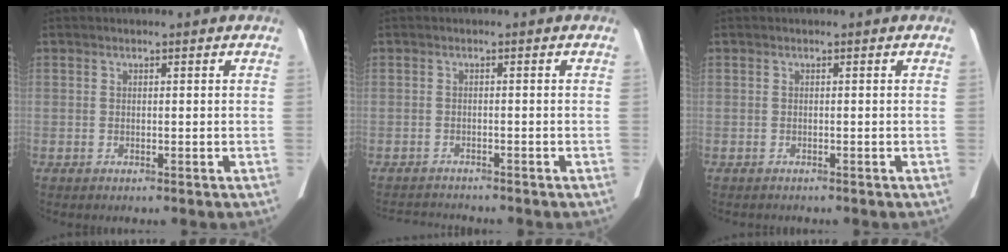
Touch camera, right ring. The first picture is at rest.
{"total": 4.5, "force": [-4.4, 0.3, 0.8], "torque": [-0.015, -0.010, -0.066]}
{"total": 0.6, "force": [-0.5, 0.2, 0.2], "torque": [-0.012, -0.002, -0.008]}